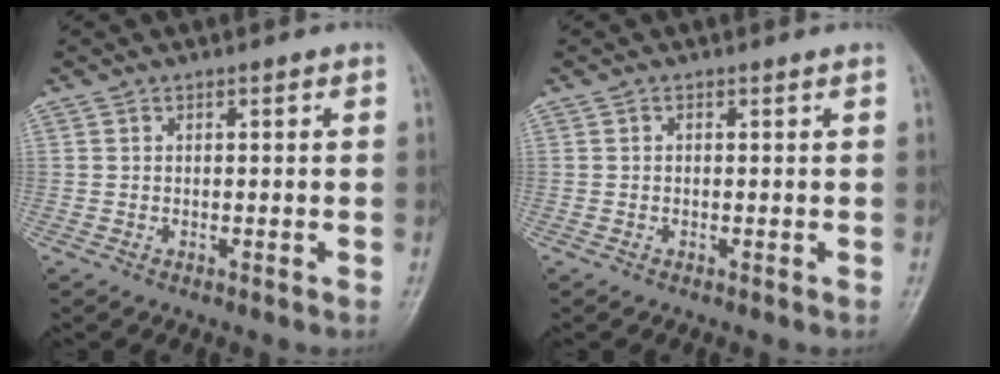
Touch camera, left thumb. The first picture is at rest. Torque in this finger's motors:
{"motor_torque": [0.00, 0.00, -0.03, -0.03, 0.00]}